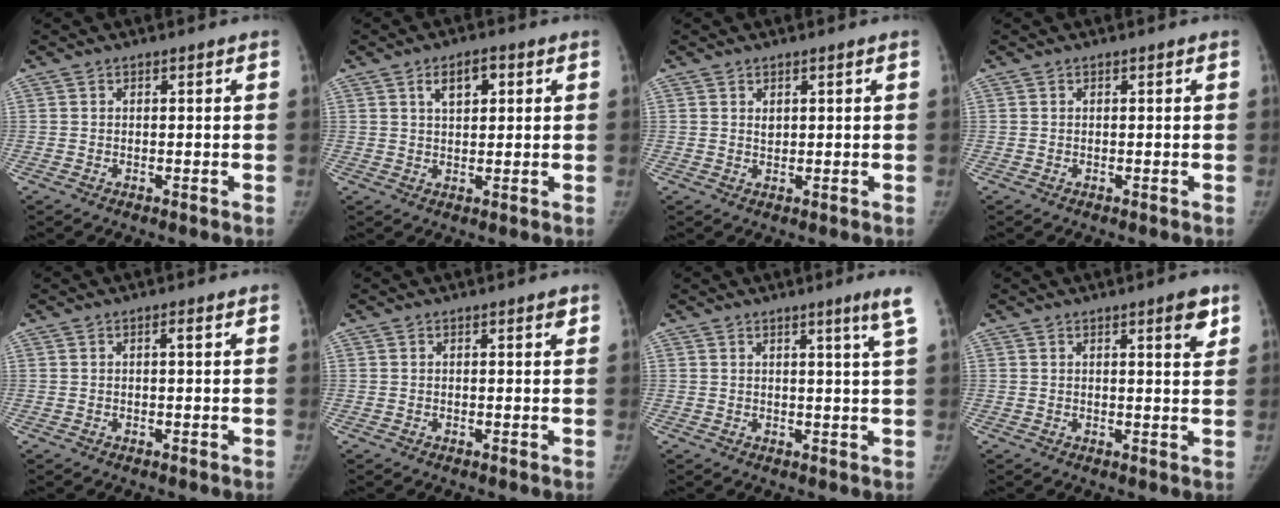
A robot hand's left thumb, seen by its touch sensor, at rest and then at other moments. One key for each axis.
{"total": 4.8, "fx": 2.0, "fy": 2.5, "fz": 3.5, "tx": -0.046, "ty": 0.001, "tz": 0.033}
{"total": 1.1, "fx": 0.6, "fy": 0.7, "fz": 0.7, "tx": -0.003, "ty": -0.003, "tz": 0.011}
{"total": 0.0}
{"total": 0.9, "fx": 0.4, "fy": 0.1, "fz": 0.8, "tx": -0.016, "ty": 0.000, "tz": 0.007}
{"total": 0.8, "fx": 0.5, "fy": 0.3, "fz": 0.6, "tx": -0.008, "ty": -0.001, "tz": 0.006}
{"total": 4.1, "fx": 2.3, "fy": -1.0, "fz": 3.3, "tx": -0.046, "ty": -0.019, "tz": 0.033}
{"total": 4.0, "fx": 2.3, "fy": 0.8, "fz": 3.2, "tx": -0.037, "ty": -0.014, "tz": 0.030}